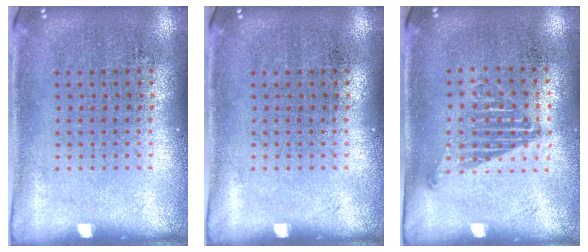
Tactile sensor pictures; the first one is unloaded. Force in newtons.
{"total": 0.0}
{"total": 1.1, "press": 1.0, "slide": 0.5}